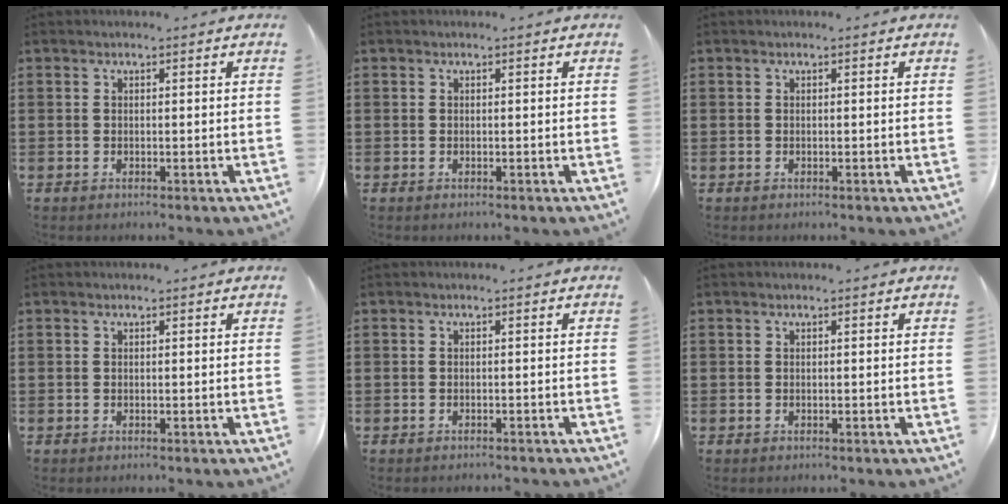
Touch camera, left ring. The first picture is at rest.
{"total": 0.0}
{"total": 0.0}
{"total": 0.0}
{"total": 0.6, "force": [-0.6, 0.0, 0.1], "torque": [-0.005, -0.002, -0.012]}
{"total": 0.0}